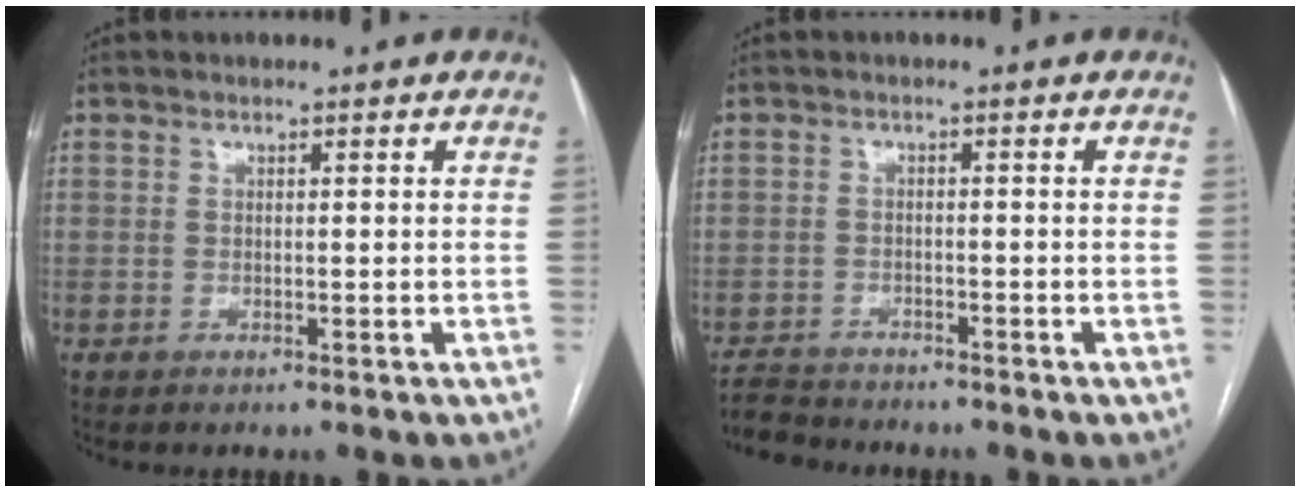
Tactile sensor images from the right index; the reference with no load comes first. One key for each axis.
{"total": 4.1, "fx": -4.0, "fy": 0.5, "fz": -0.1, "tx": 0.005, "ty": -0.015, "tz": -0.073}